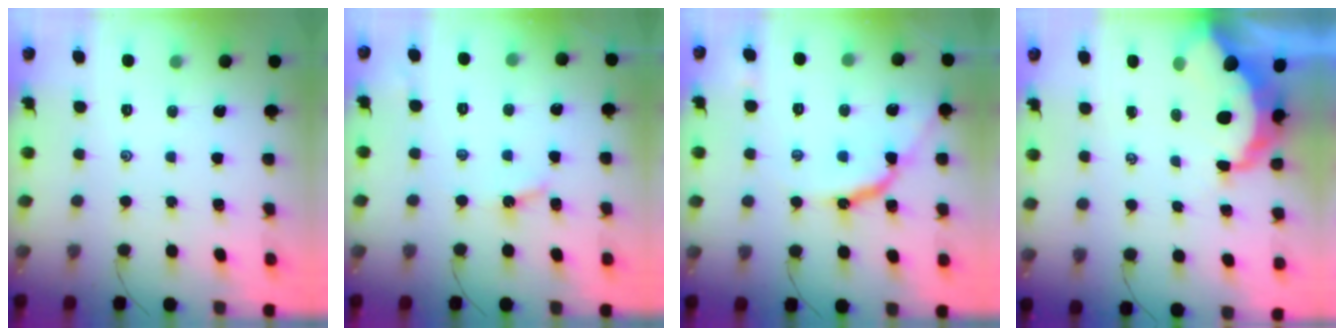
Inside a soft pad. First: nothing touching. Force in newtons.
{"total": 3.4, "press": 3.4, "slide": 0.3}
{"total": 10.0, "press": 10.0, "slide": 1.1}
{"total": 8.3, "press": 8.2, "slide": 1.0}